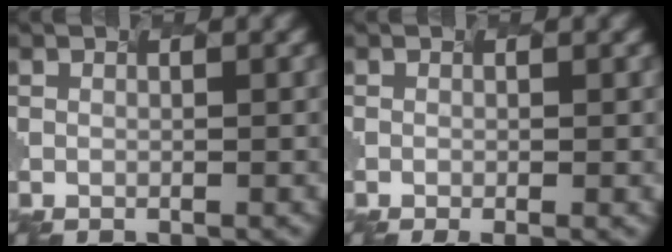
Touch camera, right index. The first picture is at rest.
{"total": 1.7, "force": [-1.0, 0.2, 1.3], "torque": [-0.013, -0.003, -0.004]}